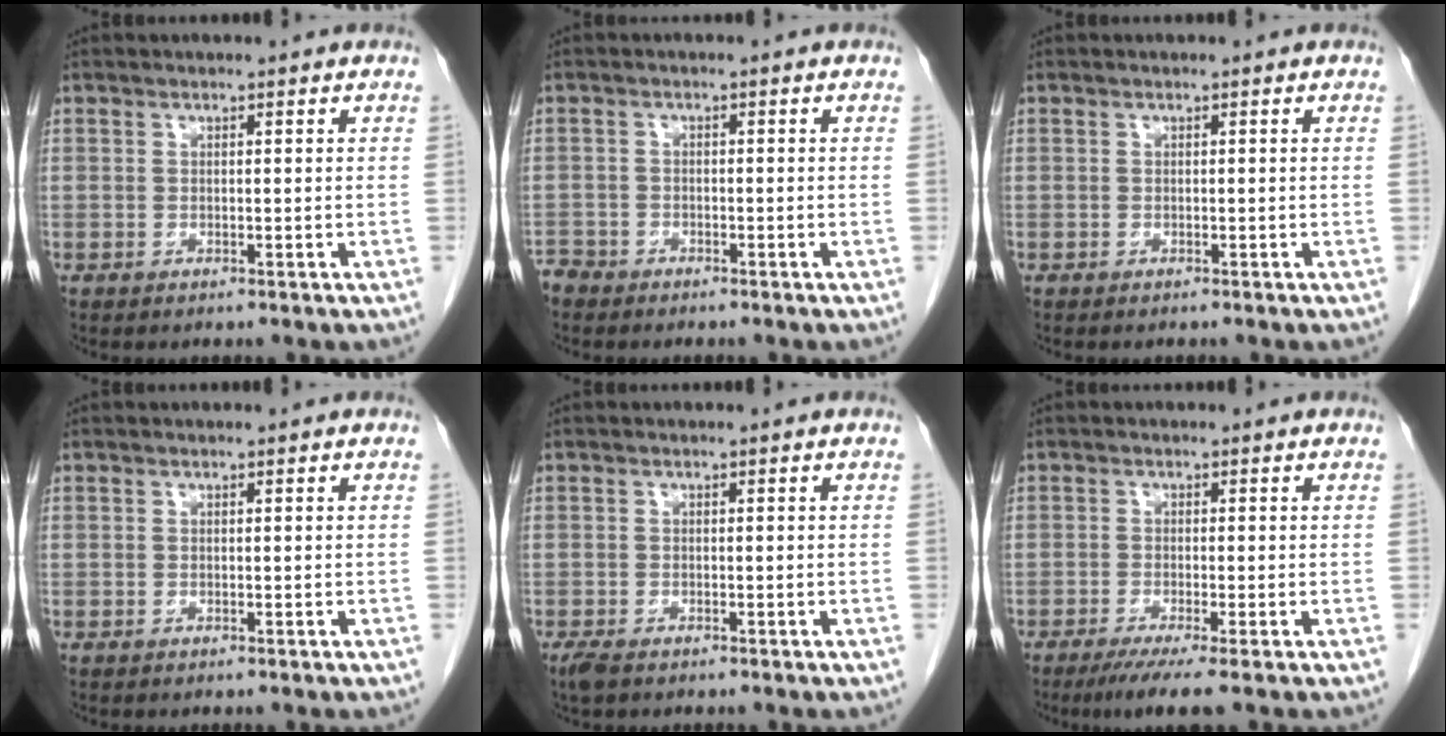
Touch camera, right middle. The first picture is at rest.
{"total": 2.3, "force": [-2.1, 0.9, -0.1], "torque": [0.001, 0.000, -0.040]}
{"total": 0.0}
{"total": 0.0}
{"total": 2.1, "force": [-1.5, 0.8, 1.2], "torque": [-0.030, -0.006, -0.024]}
{"total": 4.6, "force": [-3.2, -0.4, 3.3], "torque": [-0.053, -0.014, -0.056]}